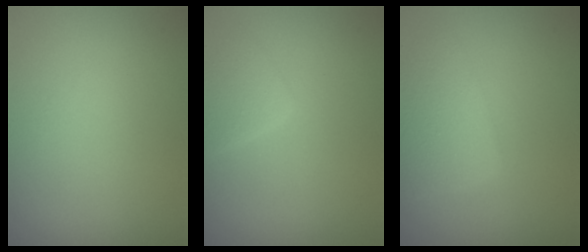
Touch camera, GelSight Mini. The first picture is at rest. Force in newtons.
{"total": 1.9, "press": 1.9, "slide": 0.0}
{"total": 3.6, "press": 3.6, "slide": 0.1}